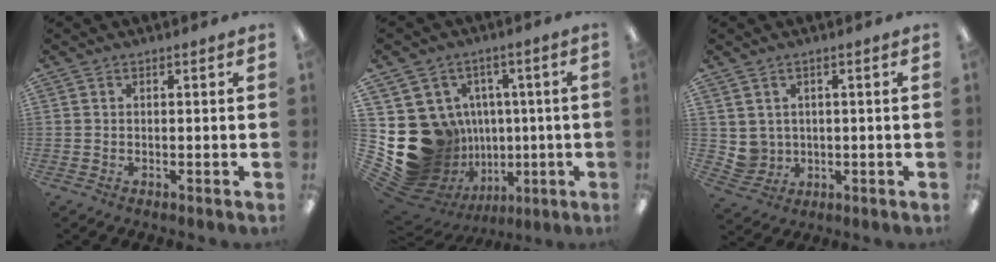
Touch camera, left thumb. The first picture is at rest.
{"total": 16.6, "force": [-1.3, 15.3, 6.3], "torque": [-0.133, -0.014, 0.019]}
{"total": 4.0, "force": [1.5, 3.6, 0.3], "torque": [-0.020, 0.000, 0.032]}